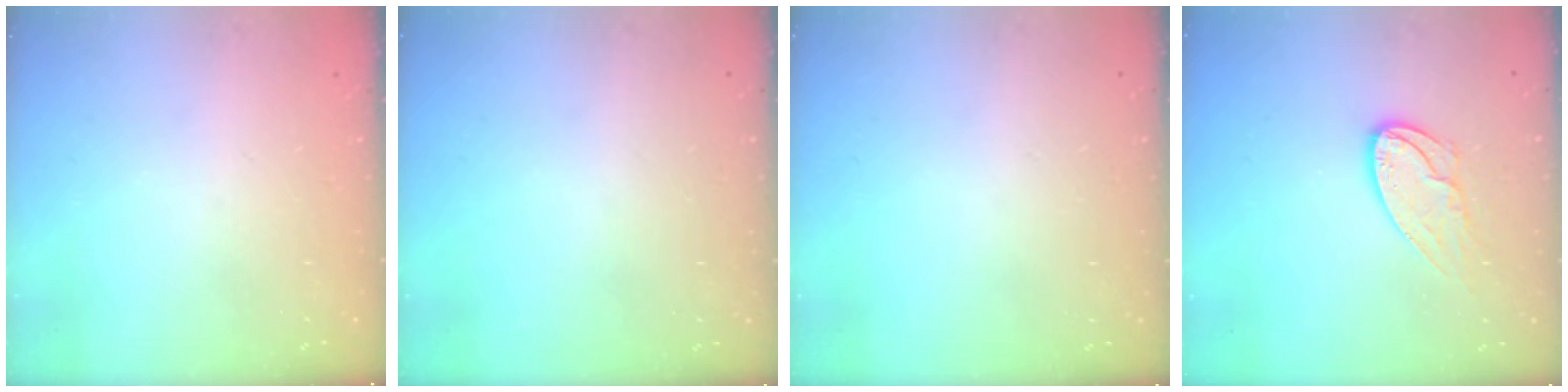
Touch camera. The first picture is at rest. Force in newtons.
{"total": 0.0}
{"total": 0.0}
{"total": 11.2, "press": 11.1, "slide": 0.9}